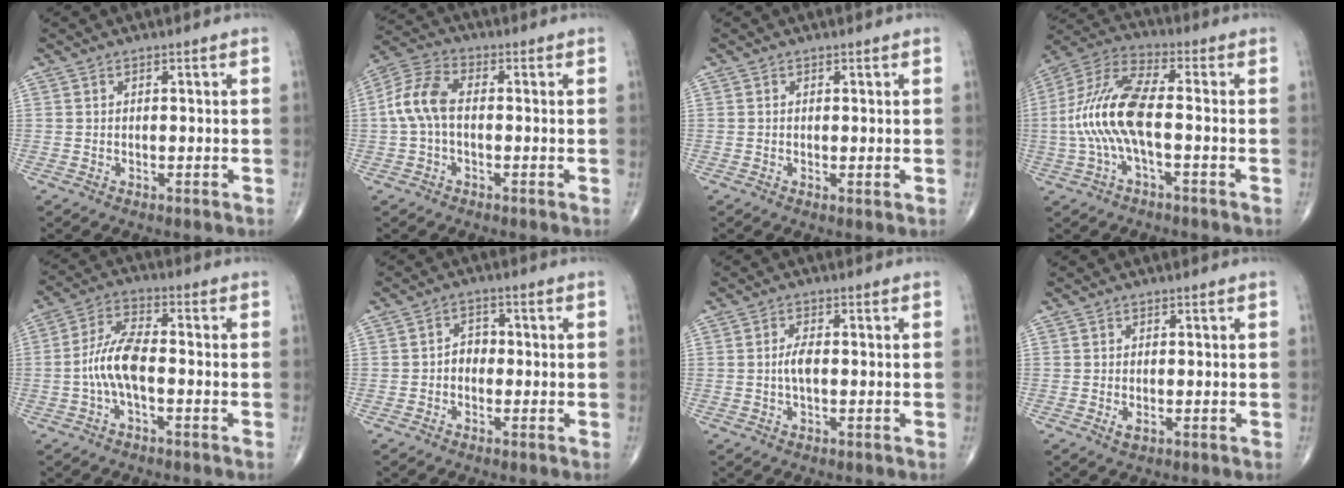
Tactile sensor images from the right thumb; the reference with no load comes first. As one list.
[{"total": 8.3, "force": [-0.4, 4.8, 6.8], "torque": [-0.146, 0.026, -0.016]}, {"total": 0.7, "force": [0.1, 0.2, 0.6], "torque": [-0.015, -0.004, 0.000]}, {"total": 13.6, "force": [-1.7, 4.7, 12.7], "torque": [-0.288, 0.038, -0.036]}, {"total": 8.0, "force": [-1.7, 3.1, 7.2], "torque": [-0.153, 0.027, -0.038]}, {"total": 2.9, "force": [-0.7, 2.3, 1.7], "torque": [-0.008, 0.014, -0.021]}, {"total": 2.6, "force": [-0.2, 1.0, 2.4], "torque": [-0.052, 0.003, -0.006]}, {"total": 1.4, "force": [-0.4, 0.7, 1.2], "torque": [-0.023, -0.004, -0.006]}]